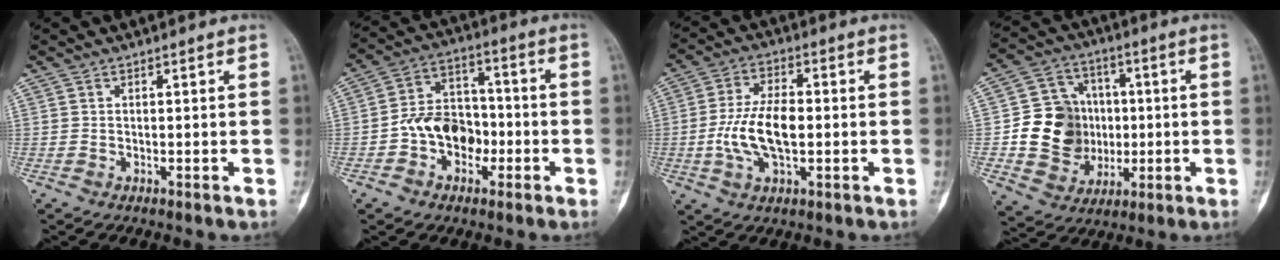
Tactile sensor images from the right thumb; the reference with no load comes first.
{"total": 11.2, "force": [-3.2, 8.5, 6.5], "torque": [-0.073, 0.050, -0.065]}
{"total": 11.2, "force": [-1.3, 5.6, 9.6], "torque": [-0.188, 0.014, -0.026]}
{"total": 15.2, "force": [-0.8, 13.2, 7.4], "torque": [-0.070, 0.019, -0.002]}